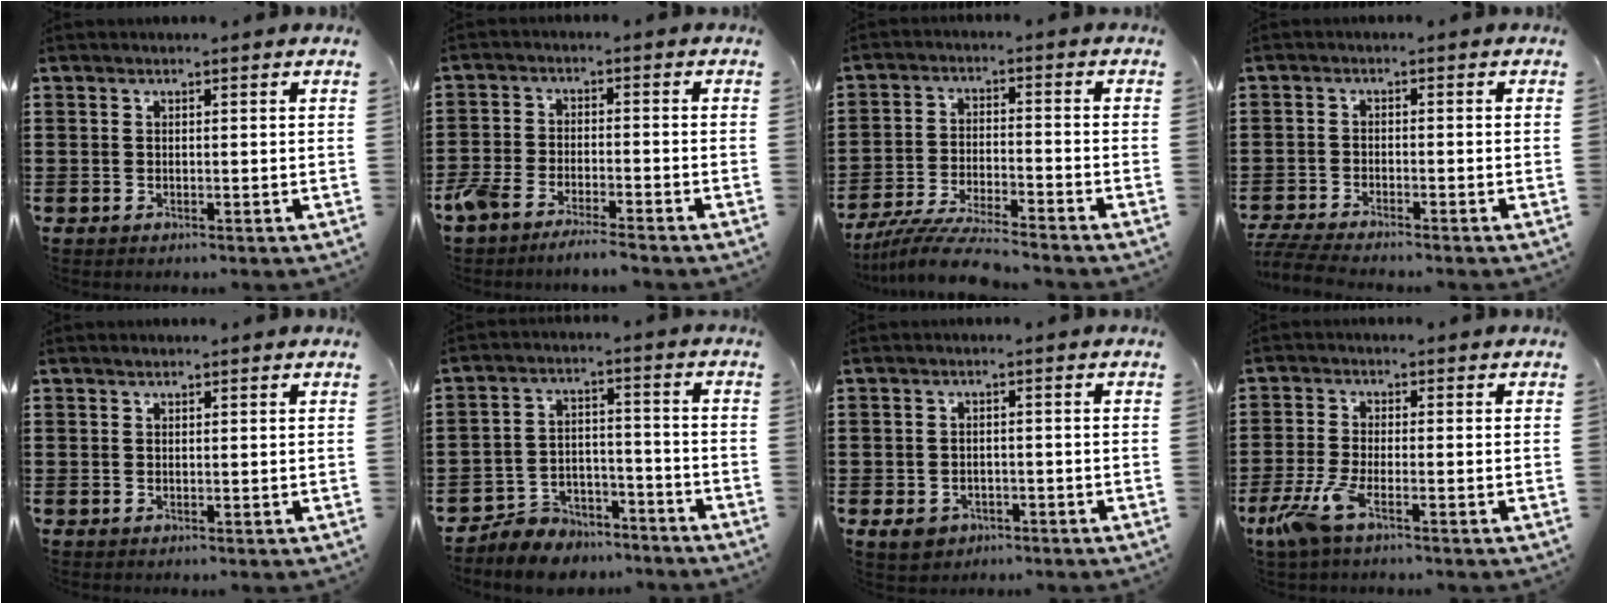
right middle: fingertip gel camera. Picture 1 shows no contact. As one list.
[{"total": 4.6, "force": [-4.3, 0.6, 1.4], "torque": [-0.054, -0.008, -0.093]}, {"total": 7.2, "force": [-6.6, 0.2, 2.6], "torque": [-0.055, -0.007, -0.128]}, {"total": 3.5, "force": [-3.3, 0.1, 1.1], "torque": [-0.040, -0.011, -0.073]}, {"total": 0.0}, {"total": 6.6, "force": [-6.4, 1.6, 0.2], "torque": [-0.007, 0.019, -0.130]}, {"total": 2.5, "force": [-1.8, 1.6, 0.8], "torque": [-0.019, 0.001, -0.038]}, {"total": 5.5, "force": [-3.0, 1.3, 4.5], "torque": [-0.122, -0.021, -0.062]}]